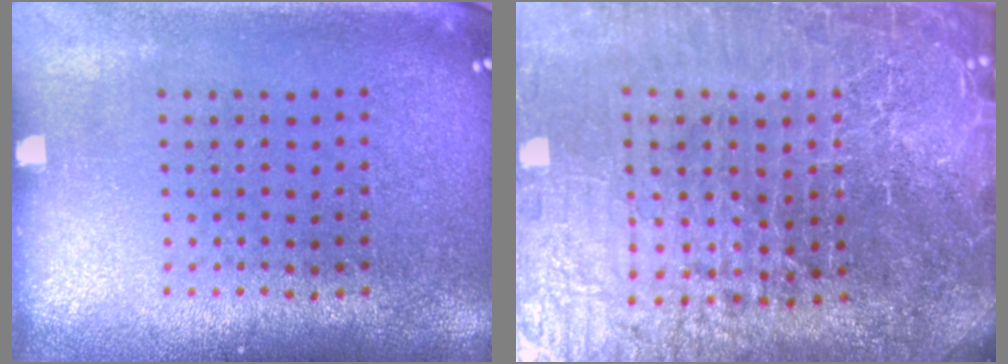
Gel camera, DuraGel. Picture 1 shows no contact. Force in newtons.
{"total": 7.6, "press": 6.6, "slide": 3.9}